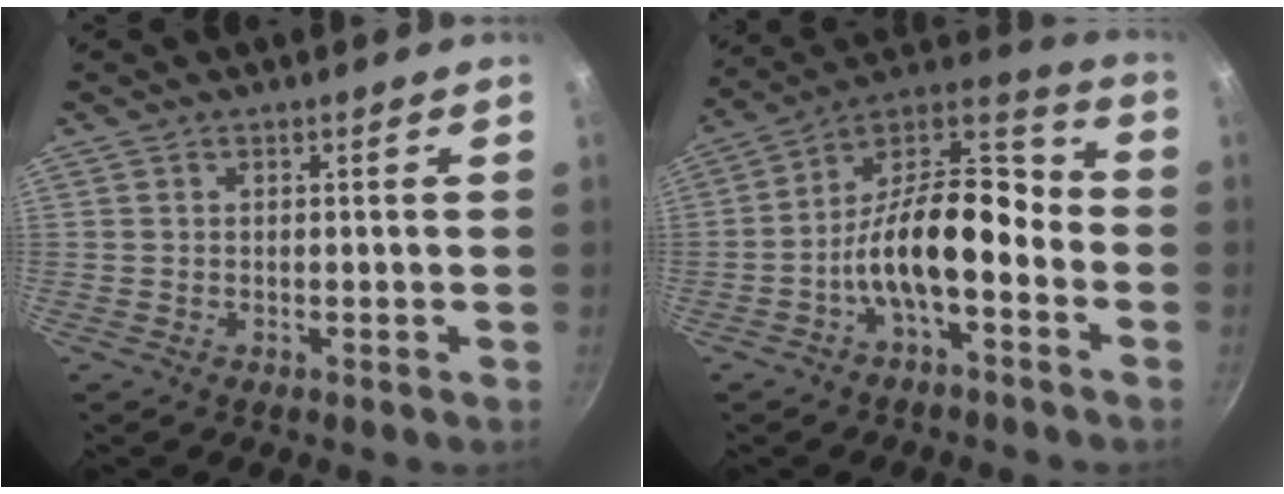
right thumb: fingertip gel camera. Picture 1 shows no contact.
{"total": 16.2, "force": [-4.8, 7.8, 13.3], "torque": [-0.201, 0.065, -0.100]}